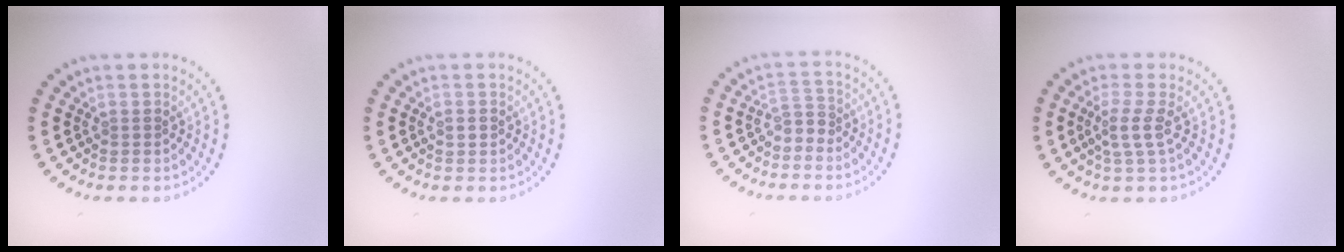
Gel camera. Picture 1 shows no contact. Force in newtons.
{"total": 1.1, "press": 1.1, "slide": 0.1}
{"total": 1.6, "press": 1.0, "slide": 1.2}
{"total": 2.2, "press": 1.6, "slide": 1.4}